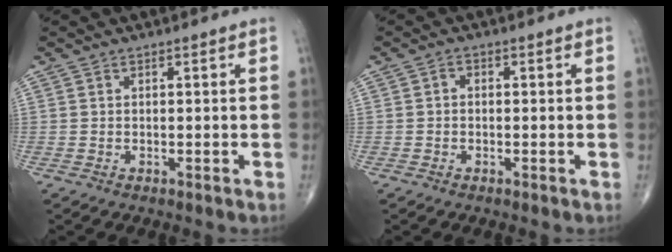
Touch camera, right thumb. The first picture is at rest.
{"total": 1.2, "force": [-0.1, 0.9, 0.7], "torque": [-0.007, 0.006, -0.006]}